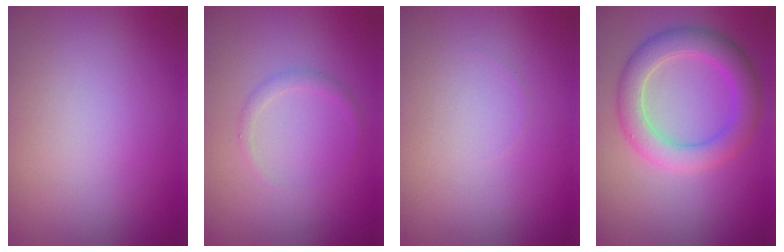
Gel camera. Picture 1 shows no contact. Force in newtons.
{"total": 1.0, "press": 1.0, "slide": 0.0}
{"total": 0.0}
{"total": 4.9, "press": 4.9, "slide": 0.2}